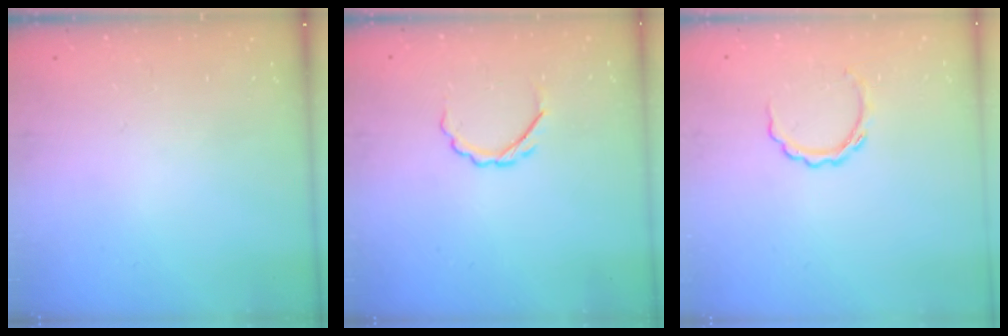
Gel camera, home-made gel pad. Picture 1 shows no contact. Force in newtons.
{"total": 5.3, "press": 5.1, "slide": 1.6}
{"total": 4.6, "press": 4.6, "slide": 0.5}